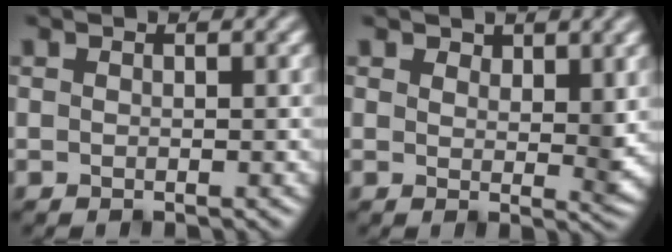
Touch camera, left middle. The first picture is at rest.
{"total": 3.6, "force": [2.9, 1.3, 1.8], "torque": [-0.024, -0.008, 0.045]}